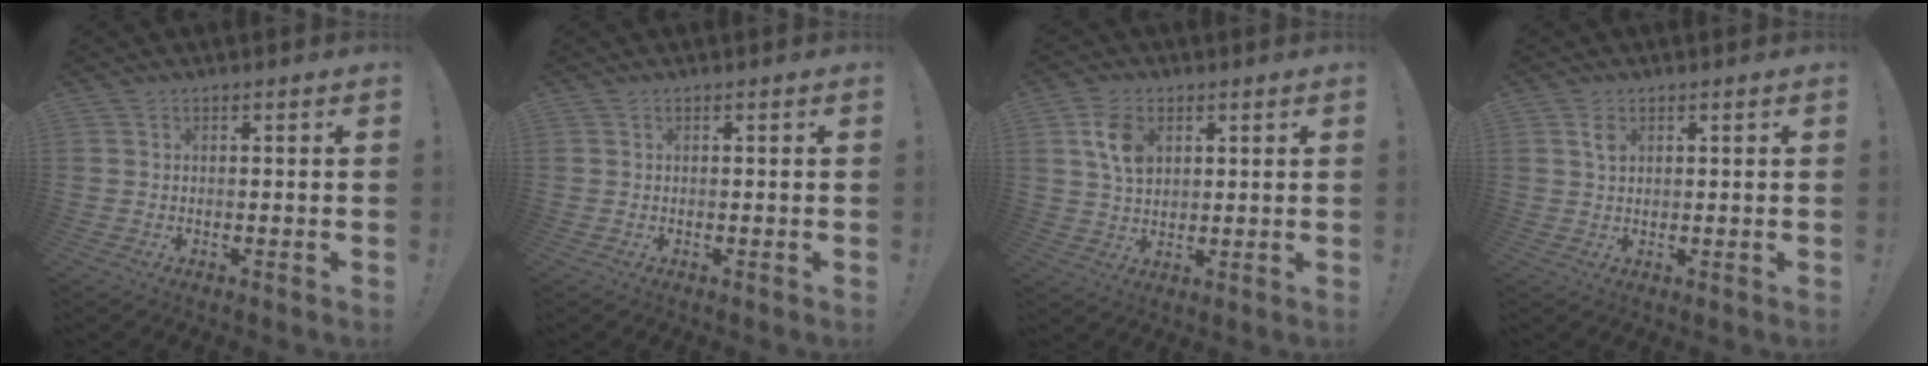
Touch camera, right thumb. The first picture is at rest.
{"total": 0.0}
{"total": 9.1, "force": [3.1, 6.3, 5.7], "torque": [-0.100, 0.002, 0.061]}
{"total": 2.8, "force": [1.2, 1.7, 1.9], "torque": [-0.025, -0.004, 0.019]}